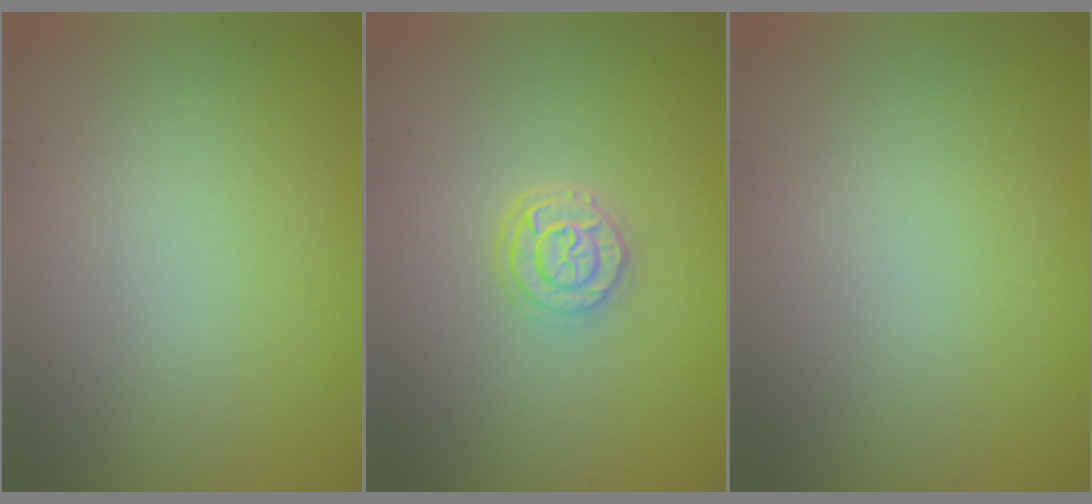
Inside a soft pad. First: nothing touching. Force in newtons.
{"total": 2.7, "press": 2.2, "slide": 1.6}
{"total": 0.0}